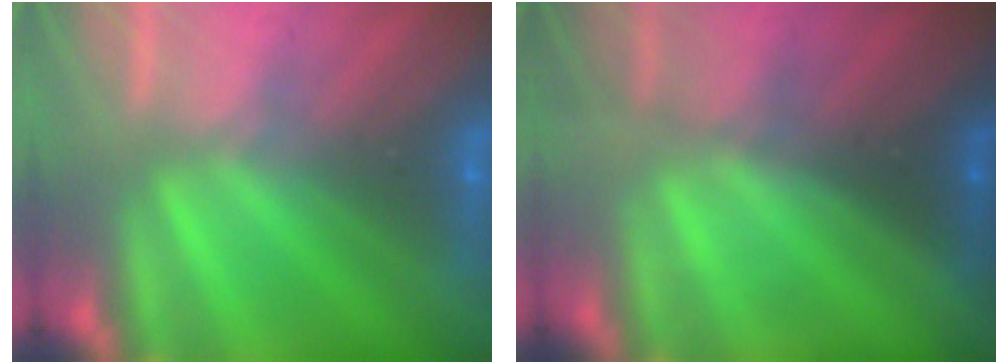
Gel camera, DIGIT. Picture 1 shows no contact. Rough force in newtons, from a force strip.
{"total": 1.4}